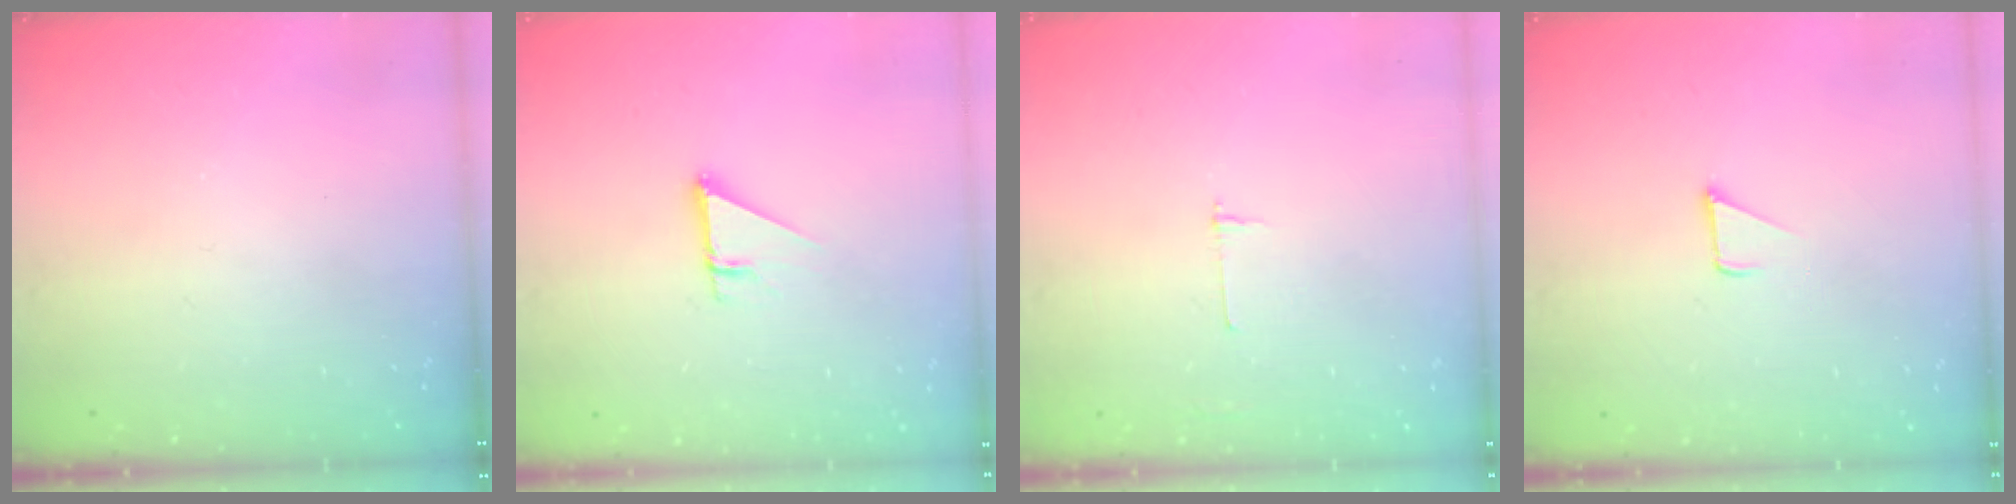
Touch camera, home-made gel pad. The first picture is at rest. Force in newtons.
{"total": 2.7, "press": 2.7, "slide": 0.1}
{"total": 2.7, "press": 2.7, "slide": 0.3}
{"total": 1.7, "press": 1.7, "slide": 0.1}